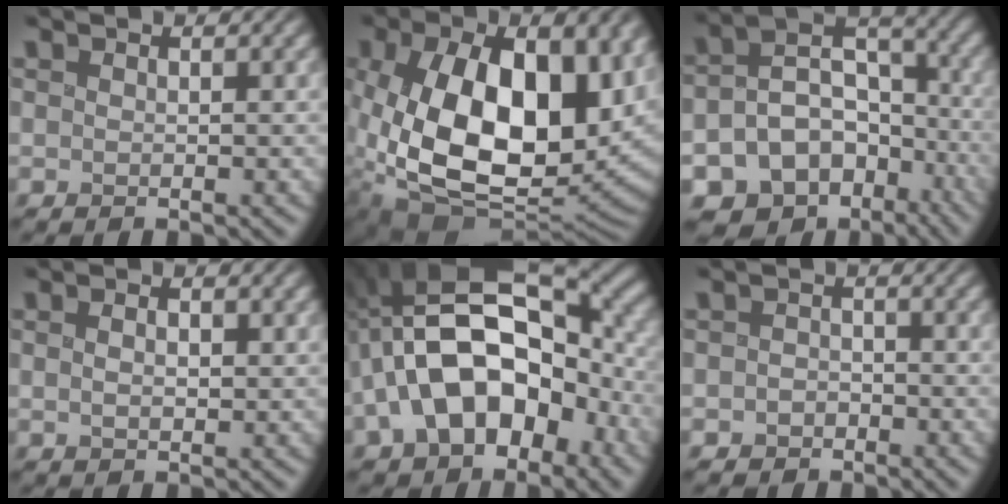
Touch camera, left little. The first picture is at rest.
{"total": 17.2, "force": [-0.7, 10.7, 13.4], "torque": [-0.235, -0.036, -0.013]}
{"total": 14.6, "force": [-8.4, 10.4, 5.9], "torque": [-0.081, -0.021, -0.119]}
{"total": 1.7, "force": [-0.1, 1.0, 1.4], "torque": [-0.025, -0.004, 0.001]}
{"total": 16.9, "force": [-1.4, 10.7, 13.0], "torque": [-0.215, -0.001, -0.026]}
{"total": 1.8, "force": [-1.3, 1.2, 0.3], "torque": [0.005, -0.003, -0.027]}